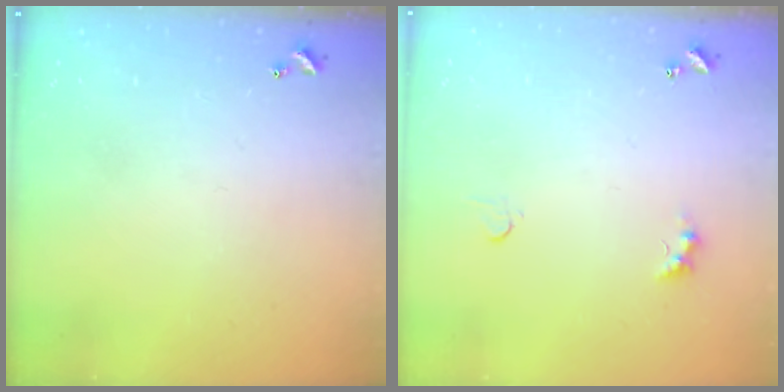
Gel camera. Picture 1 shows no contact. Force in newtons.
{"total": 3.7, "press": 3.6, "slide": 0.5}